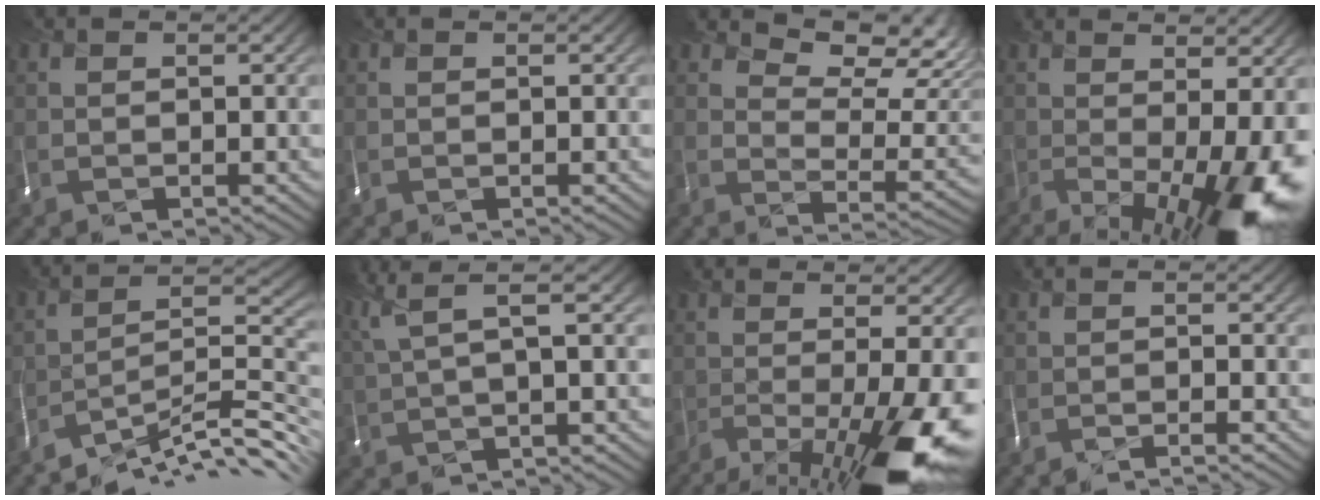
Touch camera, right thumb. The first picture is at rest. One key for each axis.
{"total": 0.0}
{"total": 9.6, "fx": 7.0, "fy": 3.4, "fz": 5.7, "tx": -0.087, "ty": -0.009, "tz": 0.095}
{"total": 15.2, "fx": -4.6, "fy": 4.6, "fz": 13.8, "tx": -0.158, "ty": -0.022, "tz": -0.056}
{"total": 10.4, "fx": -8.7, "fy": 1.0, "fz": 5.6, "tx": -0.068, "ty": 0.006, "tz": -0.159}
{"total": 4.0, "fx": 2.1, "fy": 0.1, "fz": 3.4, "tx": -0.067, "ty": 0.016, "tz": 0.046}
{"total": 14.5, "fx": -6.4, "fy": 3.5, "fz": 12.5, "tx": -0.164, "ty": -0.029, "tz": -0.092}
{"total": 2.1, "fx": -1.9, "fy": -0.8, "fz": 0.2, "tx": 0.016, "ty": -0.012, "tz": -0.051}